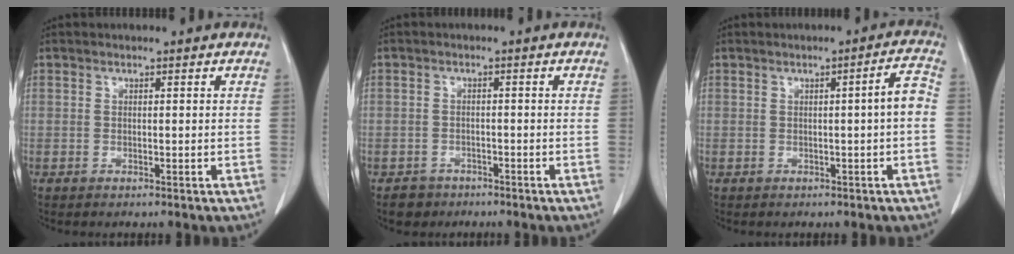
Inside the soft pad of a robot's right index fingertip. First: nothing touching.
{"total": 2.7, "force": [-1.7, 2.1, -0.2], "torque": [-0.001, 0.010, -0.029]}
{"total": 3.3, "force": [-0.4, -0.1, 3.2], "torque": [-0.046, 0.004, -0.004]}